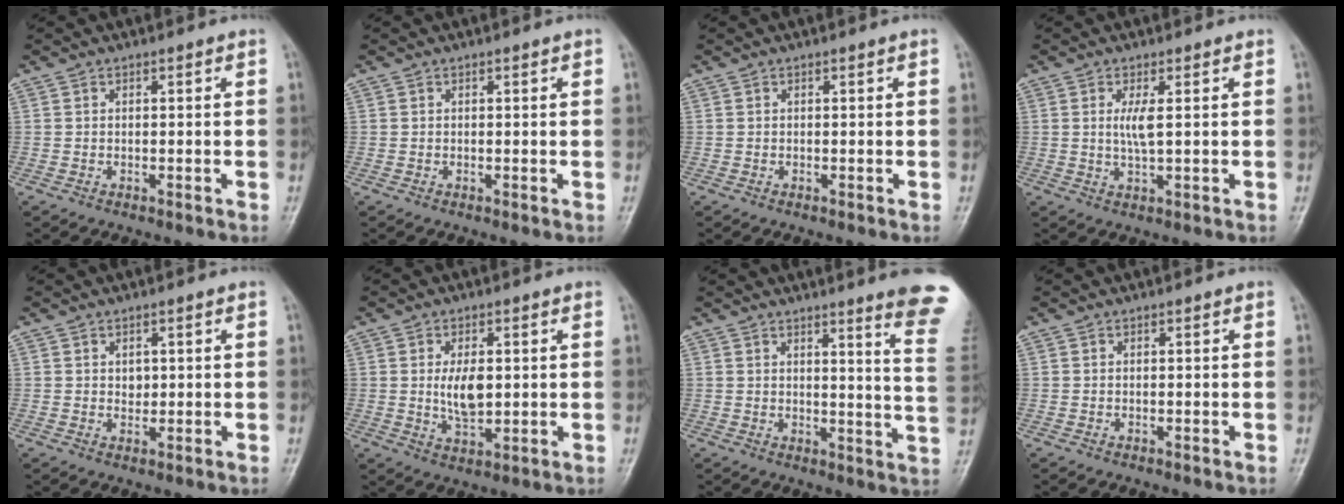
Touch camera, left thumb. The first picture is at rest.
{"total": 0.6, "force": [0.3, 0.1, 0.5], "torque": [-0.006, 0.000, 0.002]}
{"total": 0.0}
{"total": 3.4, "force": [0.8, 0.6, 3.2], "torque": [-0.068, -0.010, 0.019]}
{"total": 1.7, "force": [0.5, 1.3, 1.0], "torque": [-0.006, -0.003, 0.010]}
{"total": 6.3, "force": [0.7, 3.3, 5.4], "torque": [-0.087, -0.011, 0.015]}
{"total": 13.3, "force": [9.9, 0.1, 8.9], "torque": [-0.090, -0.079, 0.102]}
{"total": 0.0}